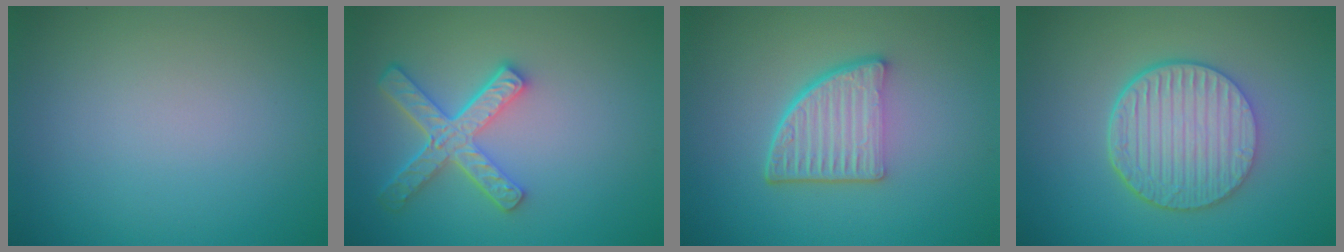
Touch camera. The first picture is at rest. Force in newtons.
{"total": 5.1, "press": 3.8, "slide": 3.3}
{"total": 5.5, "press": 3.7, "slide": 4.1}
{"total": 6.5, "press": 4.8, "slide": 4.5}